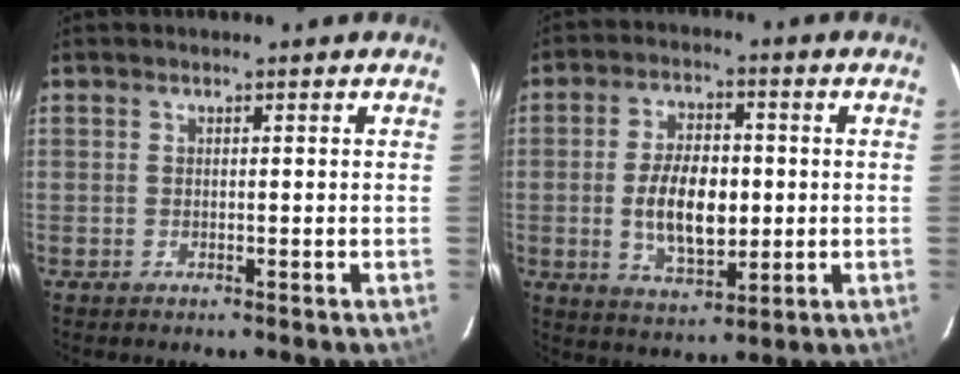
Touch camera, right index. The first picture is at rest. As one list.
[{"total": 10.7, "force": [-0.7, 5.5, 9.1], "torque": [-0.172, 0.001, -0.006]}]